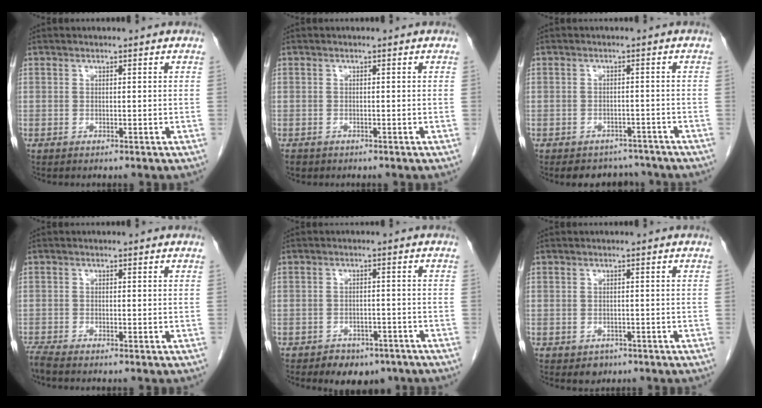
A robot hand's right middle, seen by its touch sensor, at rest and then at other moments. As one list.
[{"total": 1.5, "force": [-1.2, 0.9, 0.4], "torque": [-0.012, -0.001, -0.016]}, {"total": 6.4, "force": [-5.6, 2.8, 0.8], "torque": [0.005, 0.007, -0.069]}, {"total": 1.7, "force": [-1.6, -0.3, 0.5], "torque": [-0.020, -0.008, -0.034]}, {"total": 5.8, "force": [-4.4, 3.3, 2.0], "torque": [-0.022, 0.006, -0.058]}, {"total": 2.0, "force": [-1.1, 1.5, 0.6], "torque": [-0.005, 0.002, -0.008]}]